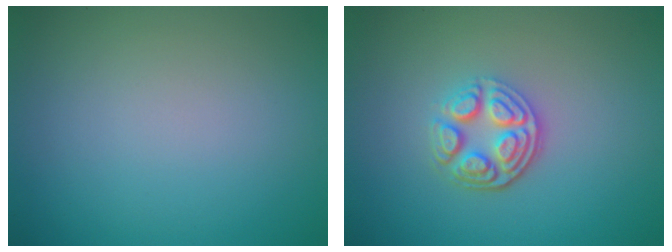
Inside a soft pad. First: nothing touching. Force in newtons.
{"total": 3.9, "press": 3.2, "slide": 2.3}